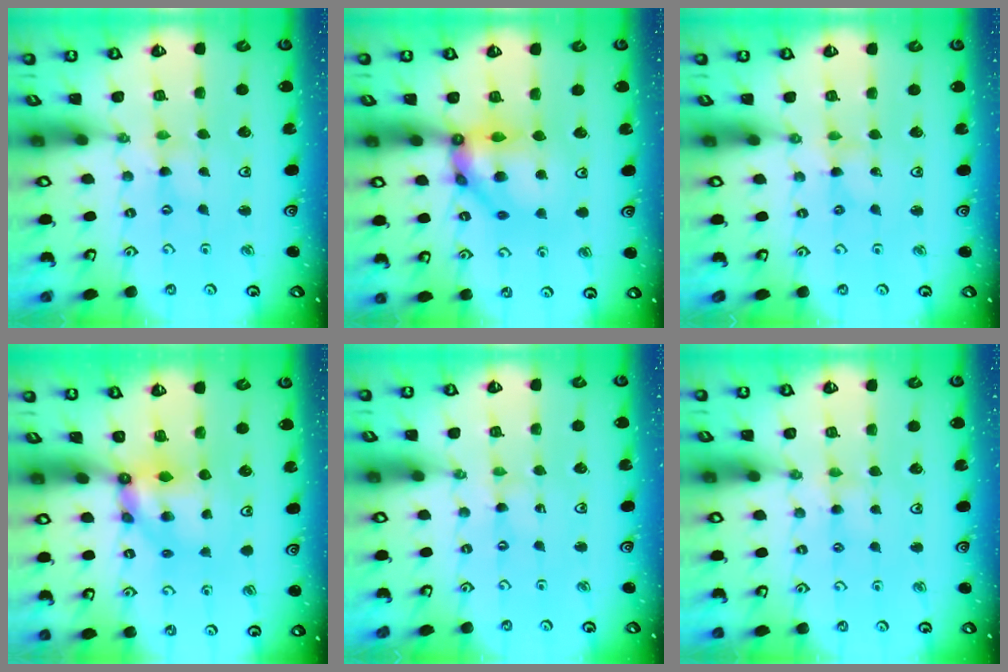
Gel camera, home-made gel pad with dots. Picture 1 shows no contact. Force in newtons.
{"total": 12.4, "press": 12.2, "slide": 2.4}
{"total": 0.0}
{"total": 6.0, "press": 5.9, "slide": 0.4}
{"total": 0.0}
{"total": 3.0, "press": 2.9, "slide": 0.5}